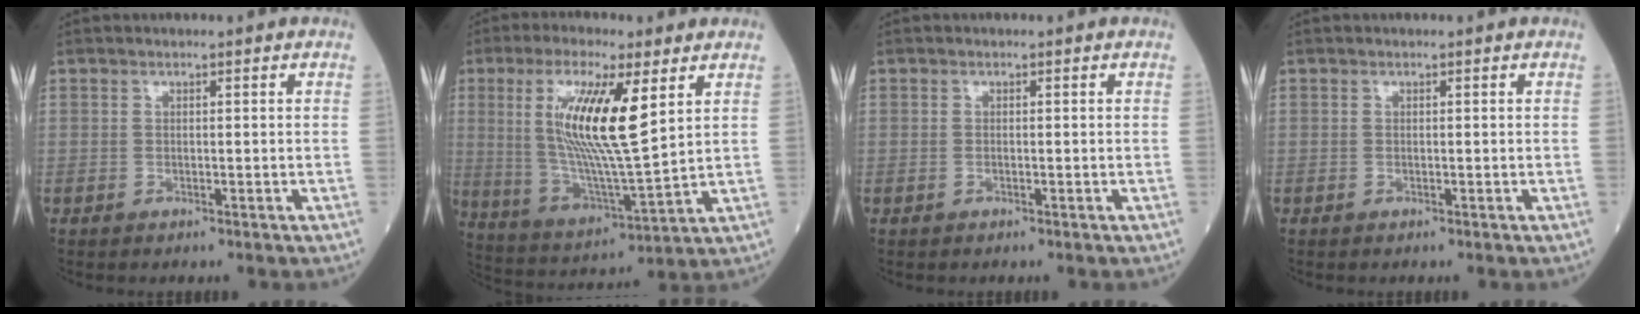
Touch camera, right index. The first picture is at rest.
{"total": 15.0, "force": [4.6, 1.8, 14.1], "torque": [-0.288, -0.008, 0.089]}
{"total": 0.0}
{"total": 0.0}